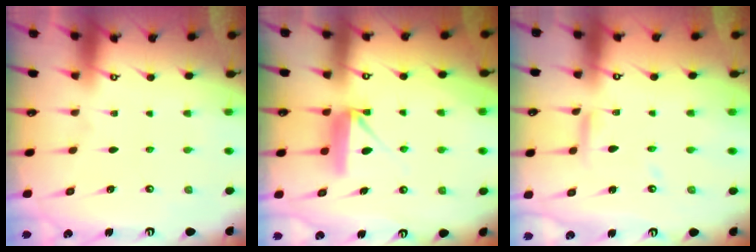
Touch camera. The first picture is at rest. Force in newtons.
{"total": 8.7, "press": 8.7, "slide": 0.4}
{"total": 6.9, "press": 6.9, "slide": 0.6}